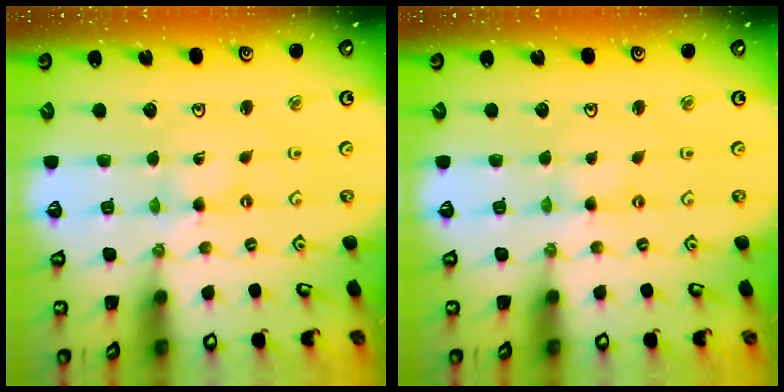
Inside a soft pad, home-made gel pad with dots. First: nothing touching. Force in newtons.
{"total": 0.0}